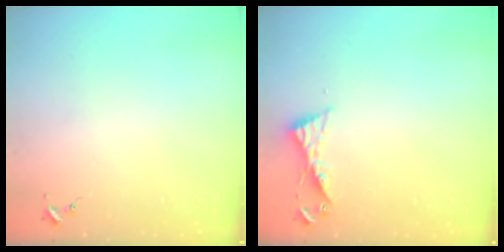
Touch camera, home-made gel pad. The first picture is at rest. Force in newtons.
{"total": 5.2, "press": 5.2, "slide": 0.4}